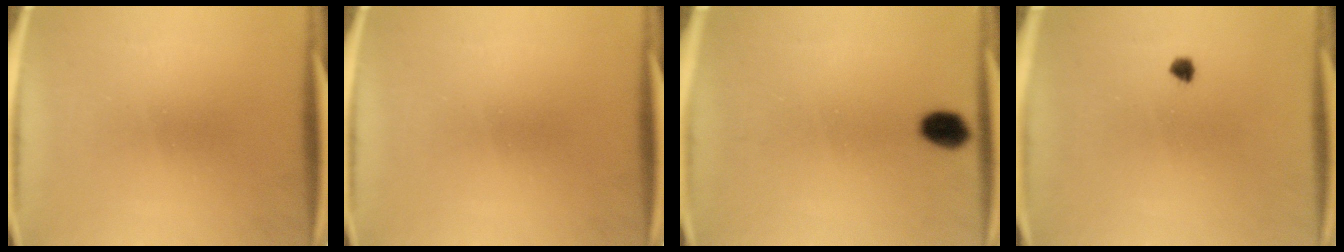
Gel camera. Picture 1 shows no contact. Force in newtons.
{"total": 0.0}
{"total": 4.5}
{"total": 1.3}